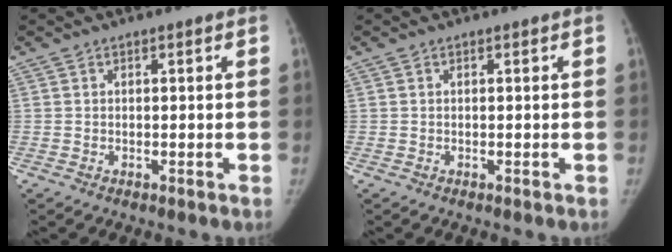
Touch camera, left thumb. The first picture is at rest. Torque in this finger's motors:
{"motor_torque": [0.06, -0.01, 0.20, 0.01, 0.03]}